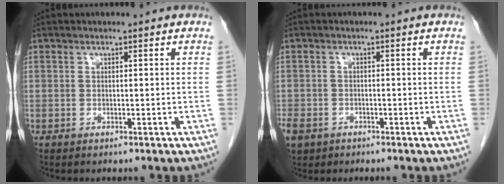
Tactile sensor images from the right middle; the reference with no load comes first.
{"total": 6.6, "force": [-3.8, 4.7, 2.6], "torque": [-0.070, -0.007, -0.061]}